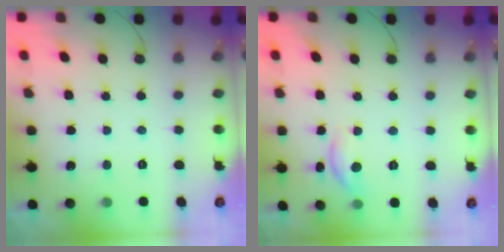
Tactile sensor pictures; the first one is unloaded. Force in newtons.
{"total": 7.0, "press": 7.0, "slide": 0.6}